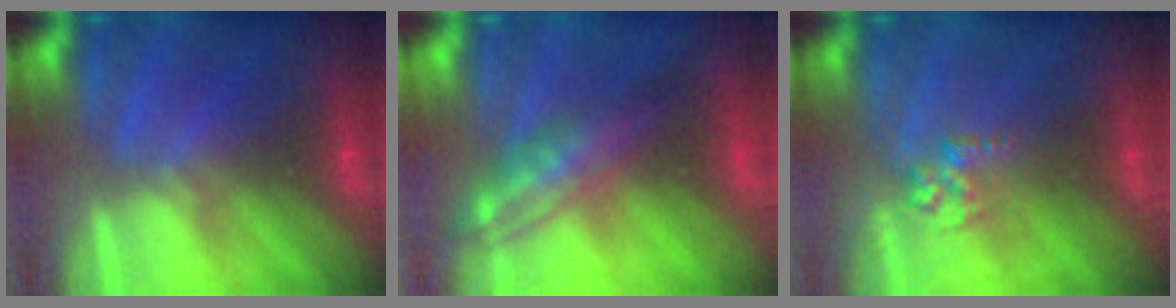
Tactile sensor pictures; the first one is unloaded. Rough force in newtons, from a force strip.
{"total": 2.9}
{"total": 2.6}